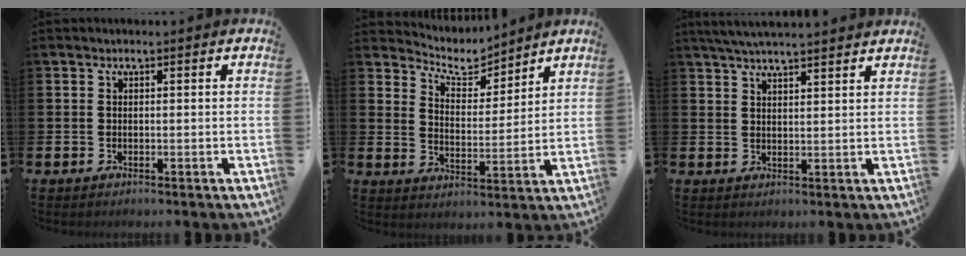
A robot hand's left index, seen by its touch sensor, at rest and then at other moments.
{"total": 6.5, "force": [6.1, 2.0, 1.1], "torque": [-0.048, -0.038, 0.108]}
{"total": 4.4, "force": [4.2, 0.0, 1.2], "torque": [-0.032, -0.011, 0.076]}